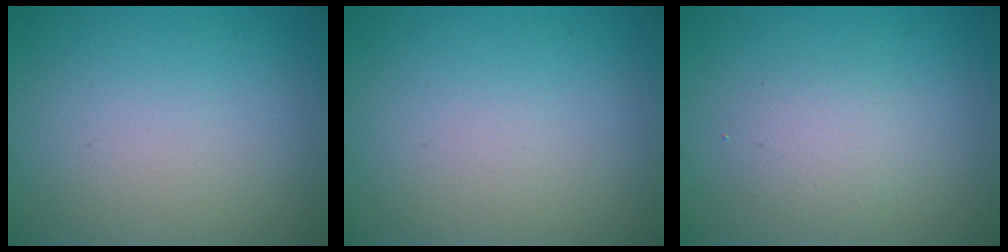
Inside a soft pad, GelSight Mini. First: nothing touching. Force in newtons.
{"total": 0.0}
{"total": 2.0, "press": 2.0, "slide": 0.1}